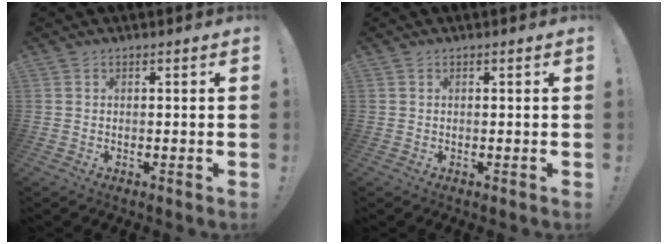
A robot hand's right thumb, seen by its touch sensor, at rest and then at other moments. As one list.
[{"total": 0.0}]